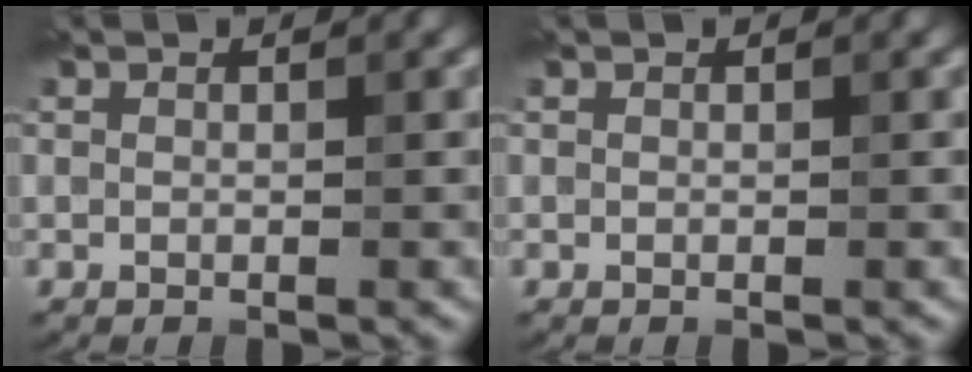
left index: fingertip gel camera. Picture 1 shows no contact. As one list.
[{"total": 0.0}]